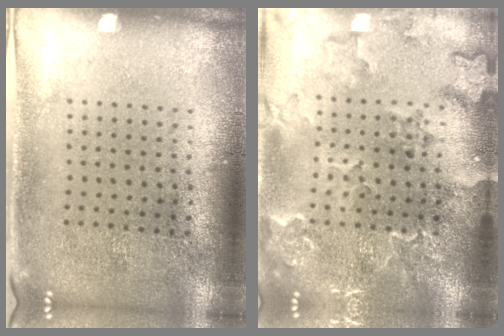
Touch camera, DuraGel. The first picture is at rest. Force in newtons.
{"total": 2.6, "press": 2.3, "slide": 1.1}